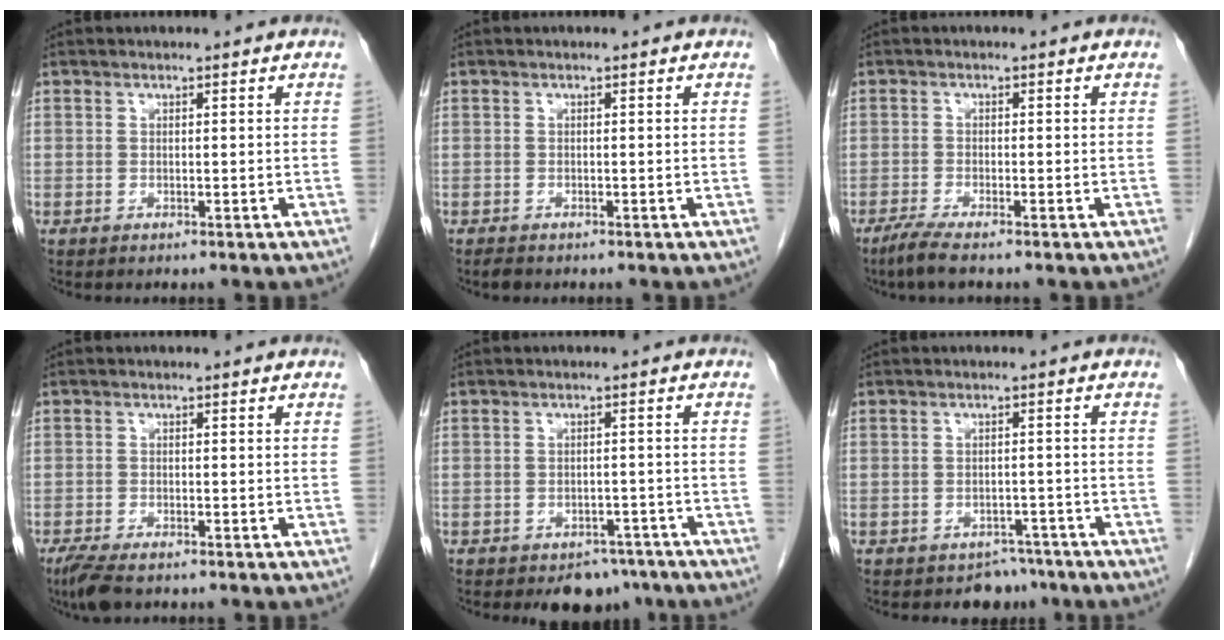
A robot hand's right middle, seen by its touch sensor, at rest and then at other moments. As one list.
[{"total": 0.8, "force": [-0.7, 0.2, 0.3], "torque": [-0.012, -0.003, -0.013]}, {"total": 3.3, "force": [-2.5, 0.0, 2.1], "torque": [-0.046, -0.009, -0.050]}, {"total": 4.4, "force": [-3.3, 1.1, 2.7], "torque": [-0.055, -0.012, -0.056]}, {"total": 5.1, "force": [-4.0, 2.7, 1.5], "torque": [-0.009, 0.005, -0.055]}, {"total": 3.2, "force": [-2.7, 1.8, 0.0], "torque": [0.002, 0.007, -0.034]}]